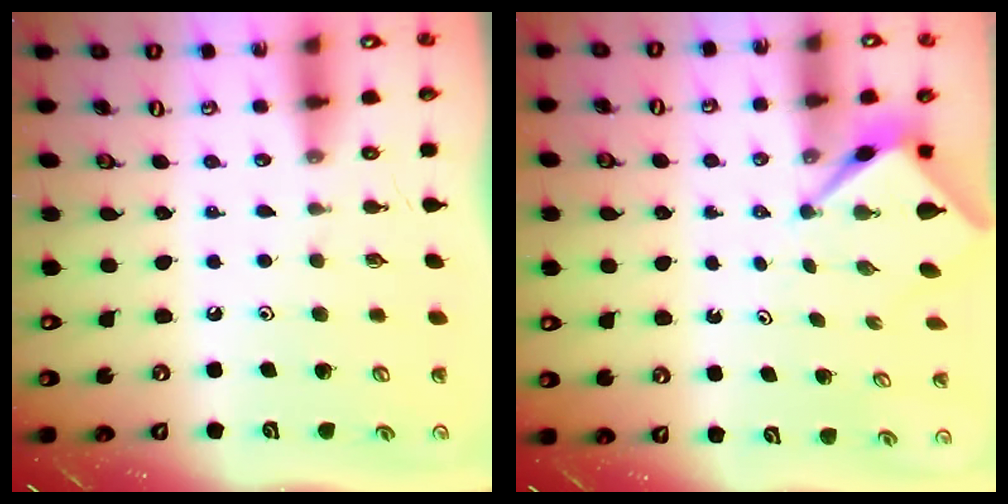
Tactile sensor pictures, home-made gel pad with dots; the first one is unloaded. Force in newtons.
{"total": 2.5, "press": 2.5, "slide": 0.2}